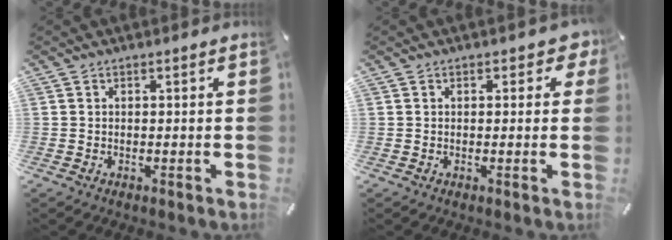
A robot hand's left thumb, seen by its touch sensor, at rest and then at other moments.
{"total": 2.1, "force": [0.5, 1.6, 1.3], "torque": [-0.002, -0.001, 0.001]}